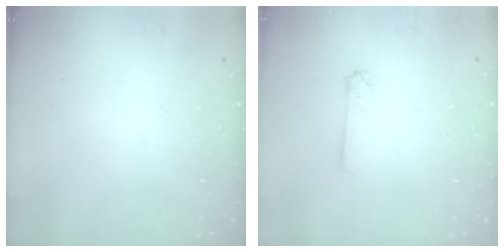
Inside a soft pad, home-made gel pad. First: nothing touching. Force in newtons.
{"total": 2.2, "press": 2.2, "slide": 0.3}